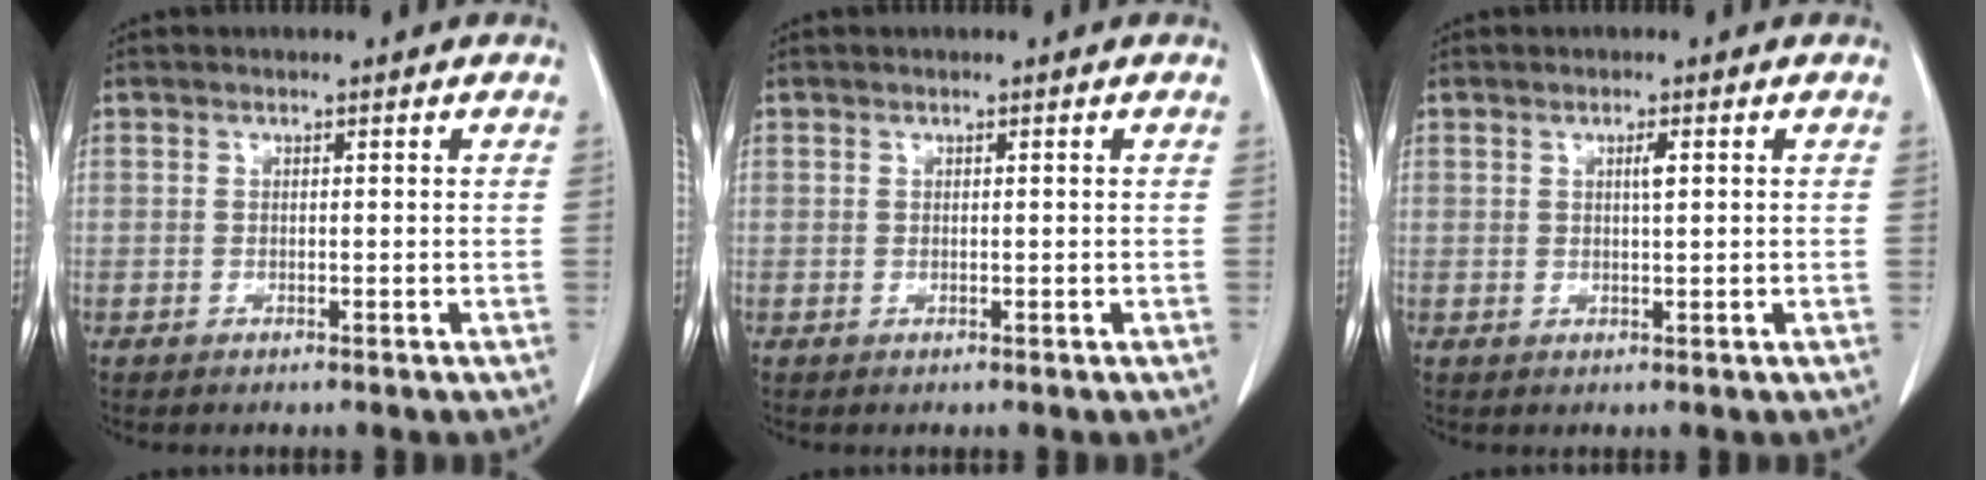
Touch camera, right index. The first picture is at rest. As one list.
[{"total": 0.0}, {"total": 1.3, "force": [0.4, 0.1, 1.2], "torque": [-0.024, 0.001, 0.006]}]